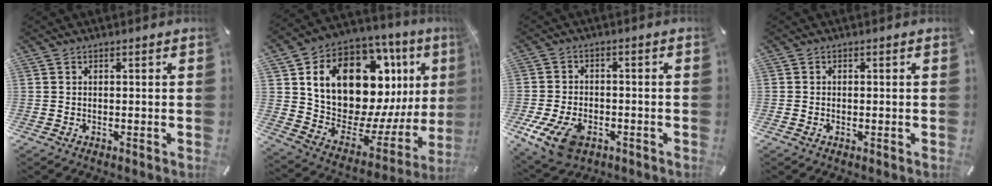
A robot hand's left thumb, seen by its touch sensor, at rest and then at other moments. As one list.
[{"total": 23.1, "force": [9.1, 13.6, 16.3], "torque": [-0.272, -0.064, 0.168]}, {"total": 10.0, "force": [-4.6, 6.3, 6.2], "torque": [-0.136, 0.015, -0.079]}, {"total": 0.7, "force": [-0.3, 0.4, 0.4], "torque": [-0.007, 0.000, -0.006]}]